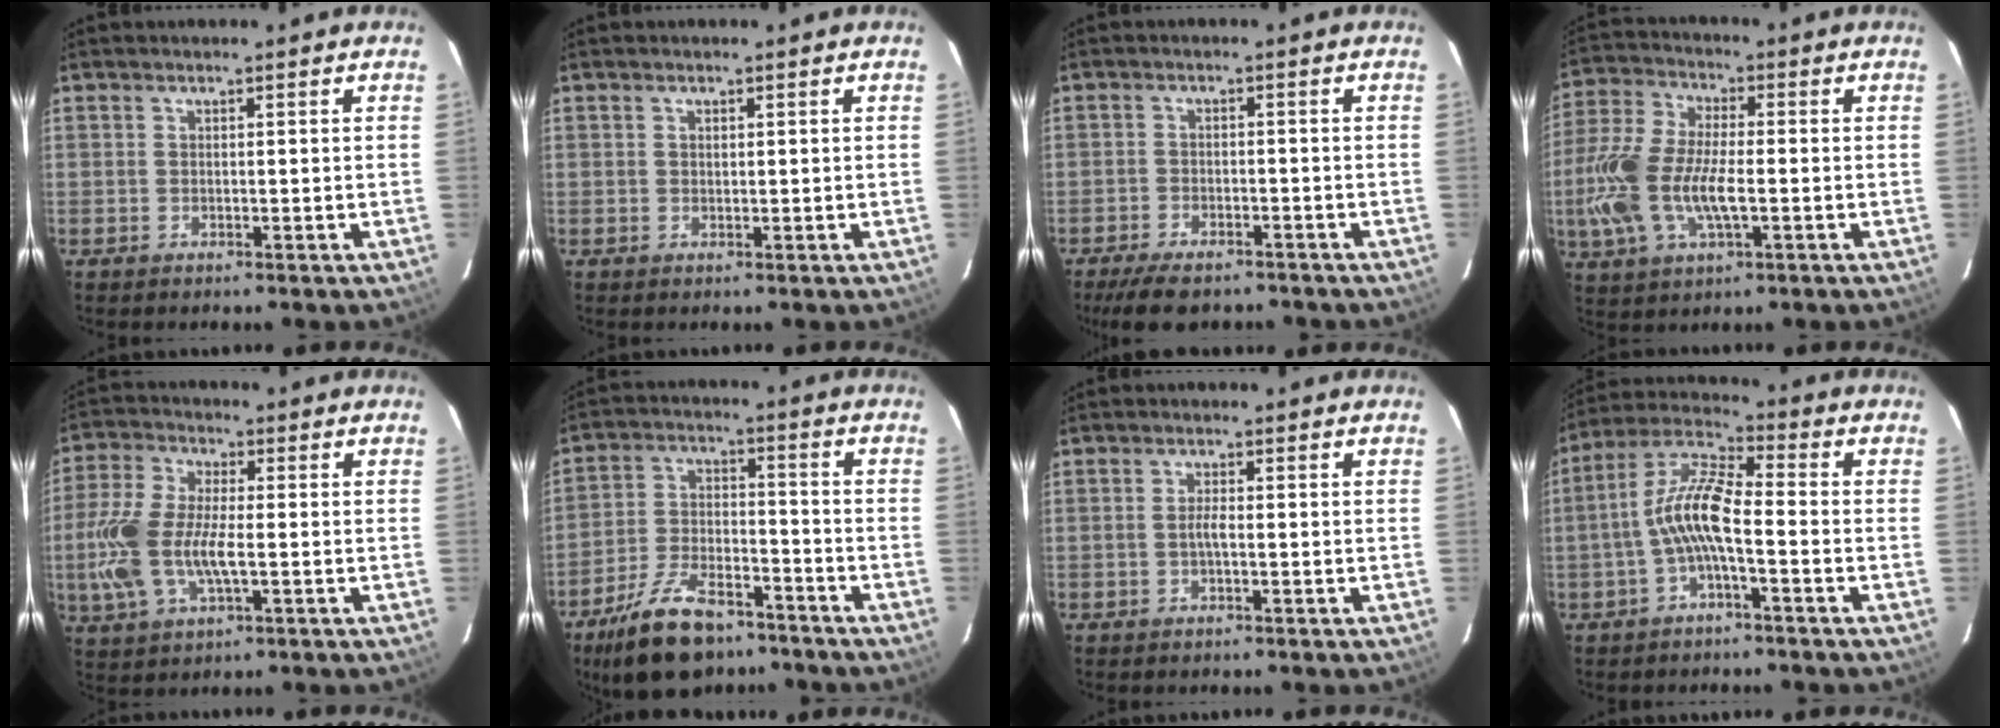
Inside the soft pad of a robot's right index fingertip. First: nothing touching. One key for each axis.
{"total": 0.6, "fx": 0.2, "fy": 0.5, "fz": 0.3, "tx": -0.005, "ty": 0.002, "tz": 0.005}
{"total": 9.1, "fx": -7.4, "fy": 3.2, "fz": 4.2, "tx": -0.099, "ty": -0.013, "tz": -0.117}
{"total": 15.6, "fx": -3.2, "fy": 6.7, "fz": 13.7, "tx": -0.310, "ty": -0.003, "tz": -0.062}
{"total": 13.2, "fx": -2.3, "fy": 5.6, "fz": 11.7, "tx": -0.266, "ty": -0.001, "tz": -0.045}
{"total": 16.4, "fx": -12.0, "fy": 7.1, "fz": 8.6, "tx": -0.178, "ty": -0.008, "tz": -0.202}
{"total": 1.6, "fx": -0.5, "fy": 0.2, "fz": 1.5, "tx": -0.030, "ty": 0.003, "tz": -0.011}
{"total": 8.9, "fx": -2.6, "fy": 2.0, "fz": 8.3, "tx": -0.188, "ty": 0.017, "tz": -0.050}